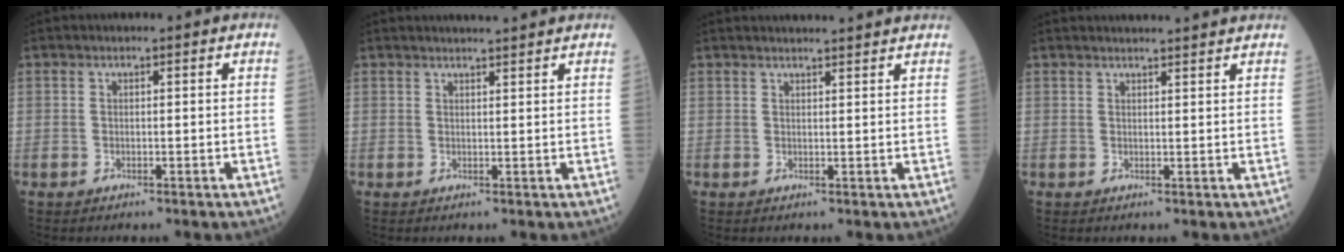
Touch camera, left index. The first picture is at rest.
{"total": 4.2, "force": [3.9, -0.2, 1.4], "torque": [-0.018, 0.018, 0.051]}
{"total": 7.7, "force": [7.4, -0.1, 2.1], "torque": [-0.022, 0.024, 0.078]}
{"total": 7.3, "force": [7.0, -0.2, 2.0], "torque": [-0.020, 0.023, 0.073]}